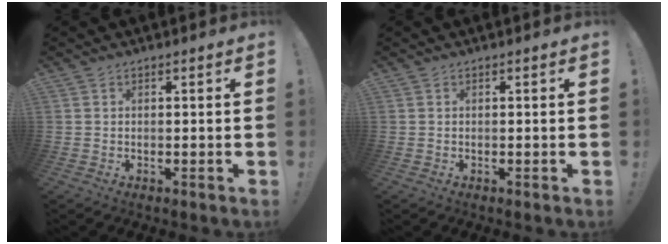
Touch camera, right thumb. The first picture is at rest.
{"total": 0.0}